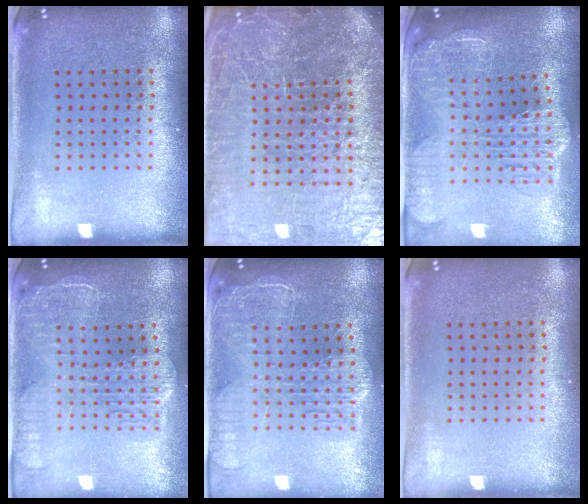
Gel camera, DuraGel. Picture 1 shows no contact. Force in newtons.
{"total": 7.3, "press": 6.4, "slide": 3.6}
{"total": 3.3, "press": 2.6, "slide": 1.9}
{"total": 2.3, "press": 2.0, "slide": 1.0}
{"total": 2.3, "press": 2.0, "slide": 1.0}
{"total": 0.0}